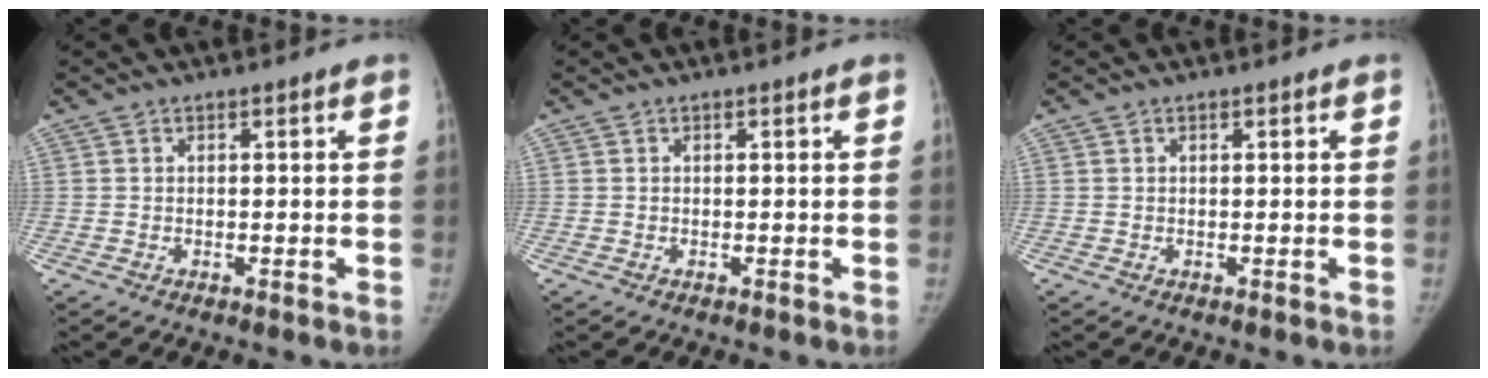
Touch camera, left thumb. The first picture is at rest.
{"total": 0.0}
{"total": 0.0}